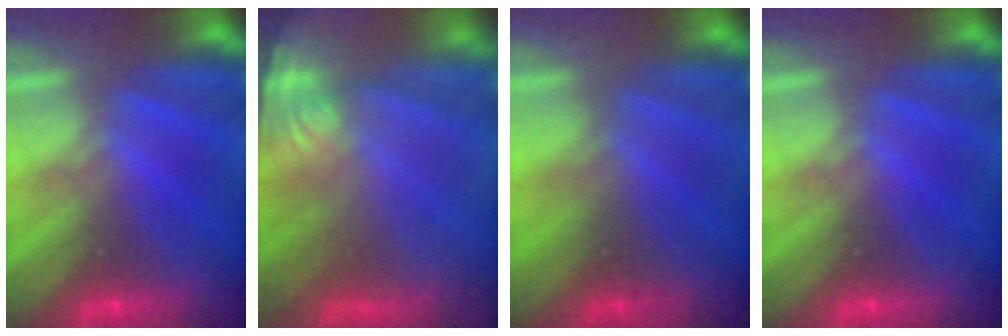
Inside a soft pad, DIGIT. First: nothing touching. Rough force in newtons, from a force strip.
{"total": 7.6}
{"total": 5.4}
{"total": 0.0}